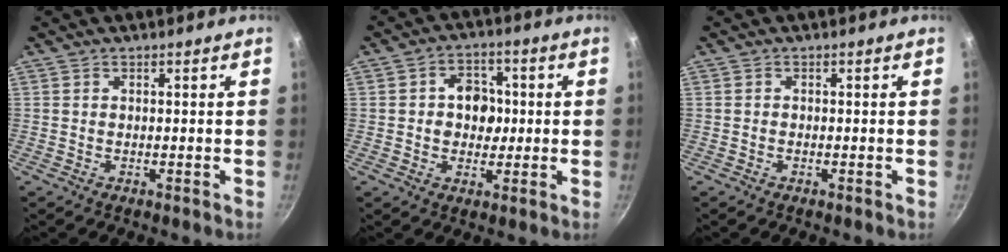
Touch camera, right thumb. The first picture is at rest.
{"total": 7.7, "force": [0.4, 6.3, 4.4], "torque": [-0.023, 0.006, 0.000]}
{"total": 0.0}